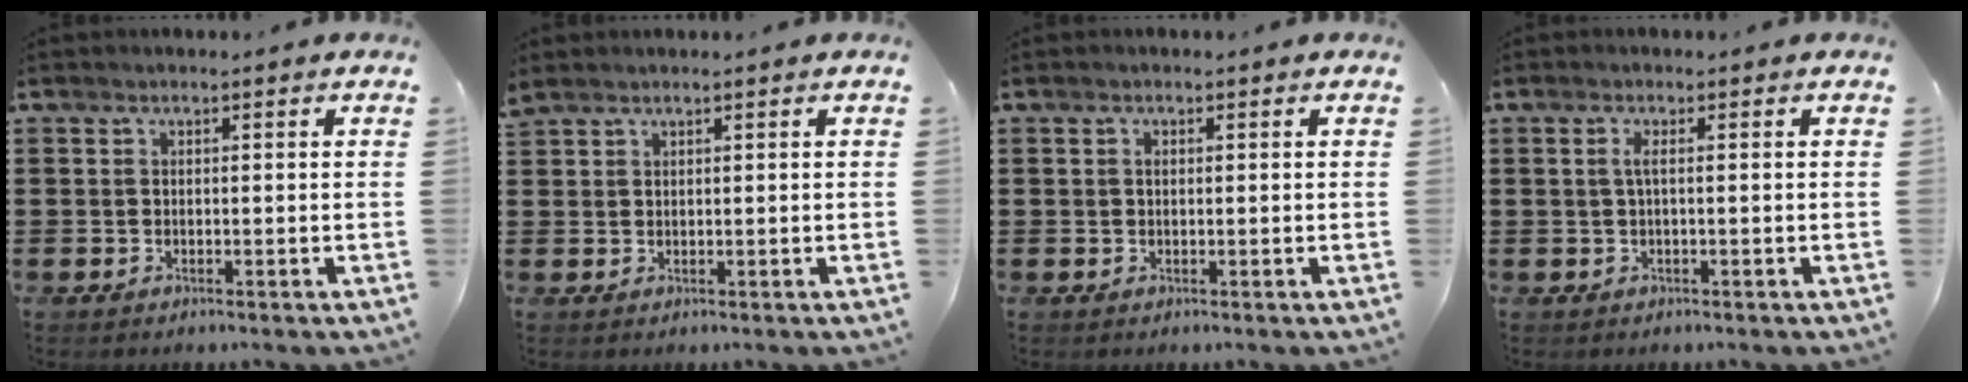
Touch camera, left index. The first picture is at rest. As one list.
[{"total": 1.1, "force": [1.0, 0.2, 0.3], "torque": [-0.009, 0.001, 0.020]}, {"total": 0.6, "force": [0.1, 0.4, 0.4], "torque": [-0.010, 0.002, 0.002]}, {"total": 1.4, "force": [0.0, 0.1, 1.4], "torque": [-0.028, -0.001, -0.002]}]